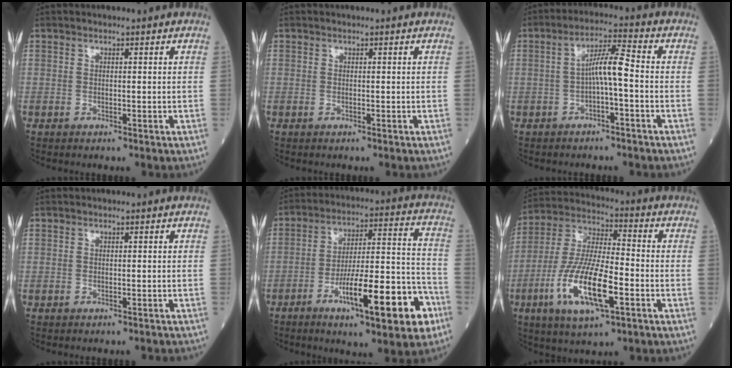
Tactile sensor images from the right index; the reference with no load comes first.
{"total": 0.0}
{"total": 5.4, "force": [-0.9, 0.3, 5.3], "torque": [-0.093, 0.019, -0.016]}
{"total": 1.8, "force": [-1.7, -0.1, 0.2], "torque": [-0.002, -0.005, -0.019]}
{"total": 17.2, "force": [-8.0, 2.8, 15.0], "torque": [-0.221, 0.015, -0.113]}
{"total": 14.8, "force": [-5.3, 3.5, 13.4], "torque": [-0.274, -0.011, -0.096]}